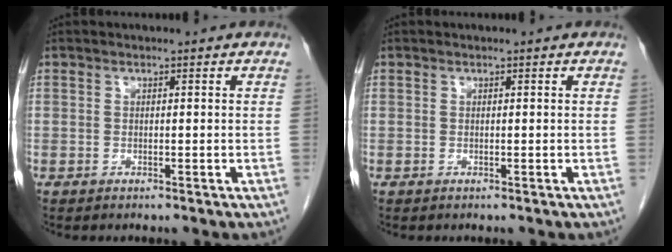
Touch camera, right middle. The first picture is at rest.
{"total": 0.0}